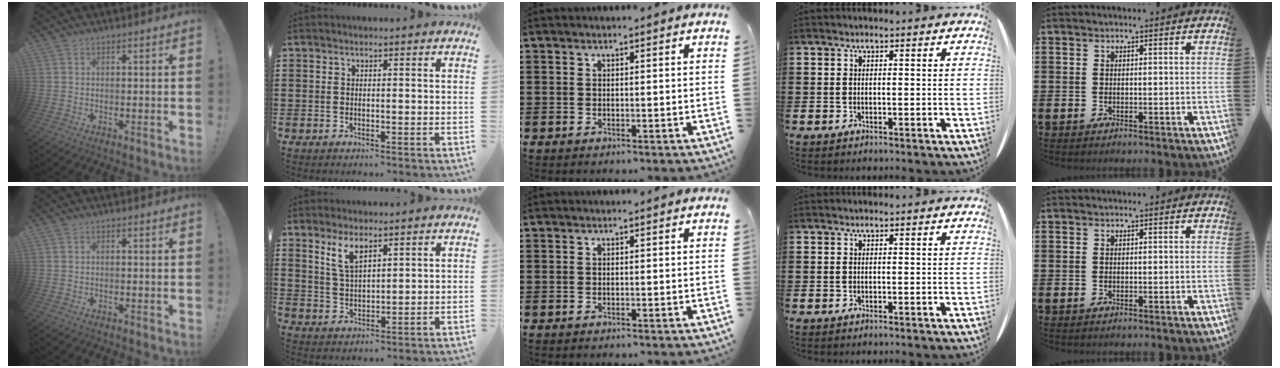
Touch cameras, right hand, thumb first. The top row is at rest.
{"thumb": {"total": 0.7, "force": [-0.5, -0.2, 0.4], "torque": [-0.013, 0.002, -0.009]}, "index": {"total": 4.8, "force": [2.9, 1.9, 3.3], "torque": [-0.074, 0.005, 0.052]}}